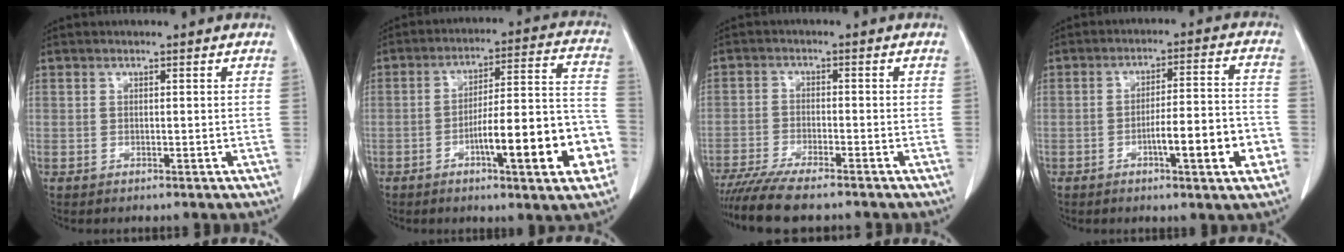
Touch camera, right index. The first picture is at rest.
{"total": 16.0, "force": [-5.9, 2.2, 14.7], "torque": [-0.198, 0.021, -0.083]}
{"total": 9.2, "force": [-7.8, 0.8, 4.7], "torque": [-0.075, -0.021, -0.129]}
{"total": 10.2, "force": [-3.7, 1.0, 9.4], "torque": [-0.138, 0.009, -0.053]}